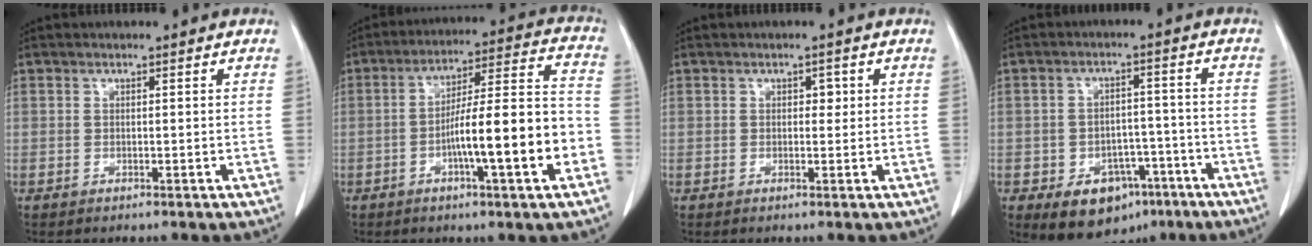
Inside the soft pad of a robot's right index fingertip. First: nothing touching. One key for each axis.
{"total": 15.1, "fx": -4.6, "fy": 1.0, "fz": 14.4, "tx": -0.224, "ty": 0.017, "tz": -0.071}
{"total": 1.4, "fx": 0.3, "fy": 0.9, "fz": 0.9, "tx": -0.011, "ty": 0.004, "tz": 0.002}
{"total": 9.3, "fx": -5.0, "fy": 6.3, "fz": 4.7, "tx": -0.064, "ty": 0.018, "tz": -0.065}